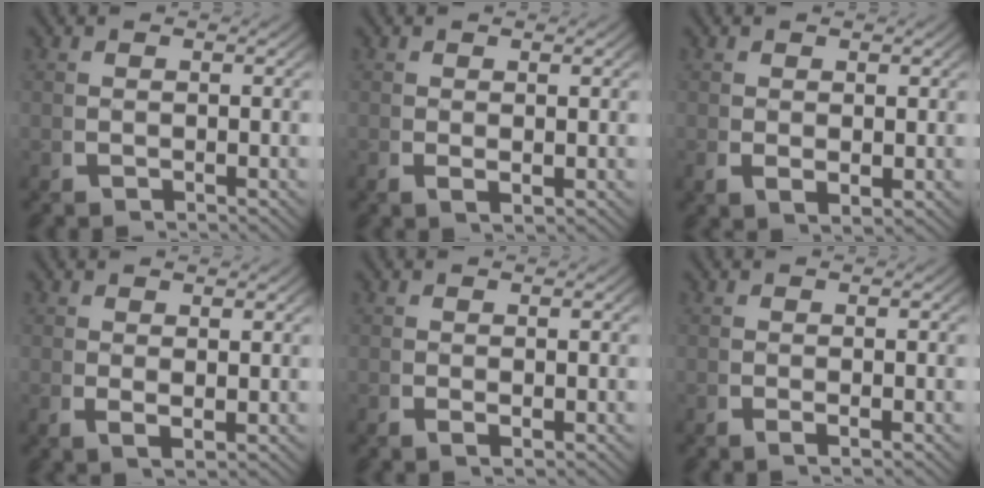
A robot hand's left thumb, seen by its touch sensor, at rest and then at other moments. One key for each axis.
{"total": 1.1, "fx": 0.3, "fy": 0.4, "fz": 1.0, "tx": -0.026, "ty": -0.003, "tz": 0.010}
{"total": 1.5, "fx": 0.4, "fy": 0.9, "fz": 1.1, "tx": -0.028, "ty": -0.010, "tz": 0.016}
{"total": 1.4, "fx": 0.6, "fy": 0.6, "fz": 1.1, "tx": -0.027, "ty": -0.007, "tz": 0.019}
{"total": 0.9, "fx": 0.1, "fy": 0.3, "fz": 0.9, "tx": -0.023, "ty": -0.003, "tz": 0.003}
{"total": 0.9, "fx": -0.1, "fy": 0.1, "fz": 0.9, "tx": -0.021, "ty": 0.000, "tz": -0.003}